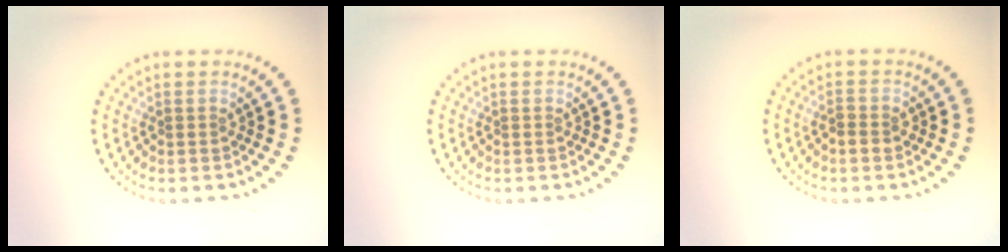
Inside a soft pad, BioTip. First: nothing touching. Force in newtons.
{"total": 0.0}
{"total": 1.4, "press": 1.3, "slide": 0.4}